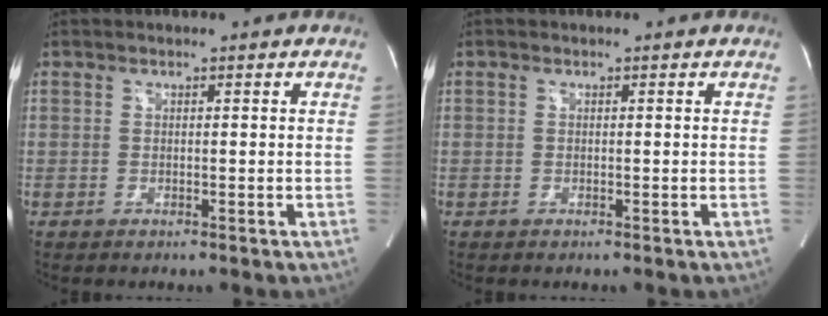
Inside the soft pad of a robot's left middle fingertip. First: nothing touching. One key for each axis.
{"total": 0.0}